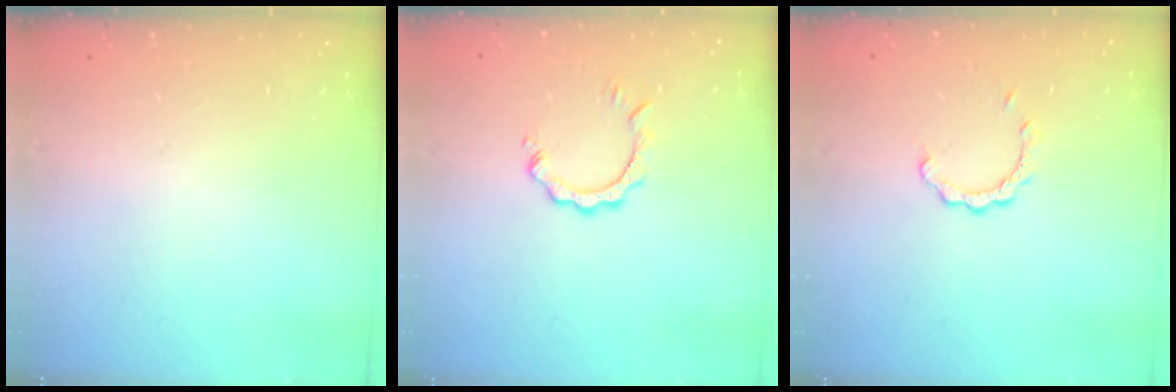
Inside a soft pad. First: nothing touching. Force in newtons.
{"total": 4.5, "press": 4.5, "slide": 0.3}
{"total": 2.7, "press": 2.7, "slide": 0.3}